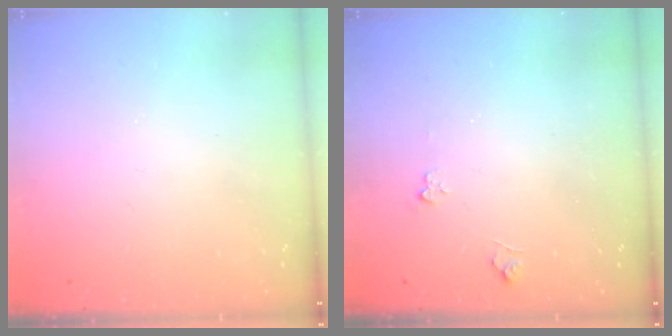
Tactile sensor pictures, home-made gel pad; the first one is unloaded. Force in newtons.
{"total": 3.6, "press": 3.6, "slide": 0.4}